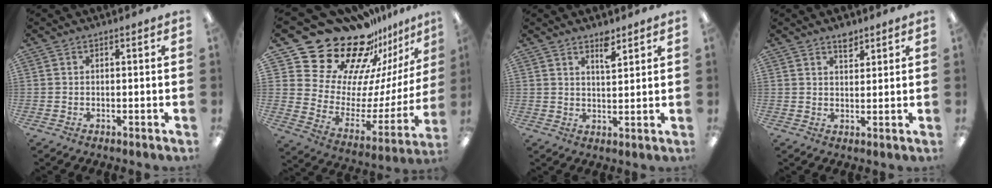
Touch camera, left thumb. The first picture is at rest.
{"total": 28.4, "force": [21.8, 14.6, 11.0], "torque": [-0.177, -0.173, 0.411]}
{"total": 4.5, "force": [3.5, 1.5, 2.5], "torque": [-0.034, -0.017, 0.058]}
{"total": 3.4, "force": [2.7, 1.6, 1.3], "torque": [-0.006, -0.014, 0.045]}